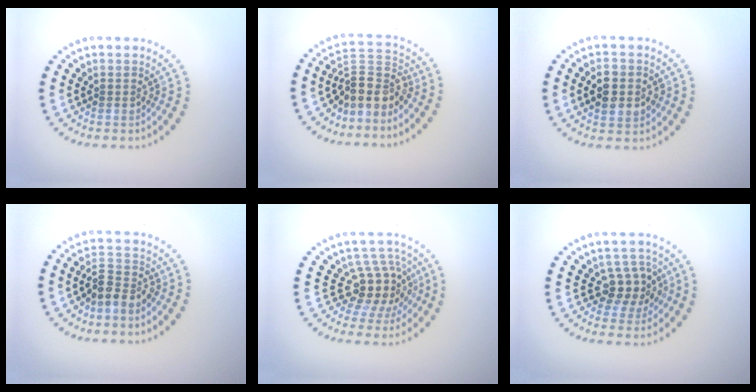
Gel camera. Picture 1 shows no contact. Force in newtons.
{"total": 3.9, "press": 2.8, "slide": 2.6}
{"total": 3.8, "press": 3.8, "slide": 0.1}
{"total": 2.8, "press": 2.5, "slide": 1.2}
{"total": 4.1, "press": 3.0, "slide": 2.8}
{"total": 3.4, "press": 2.9, "slide": 1.6}